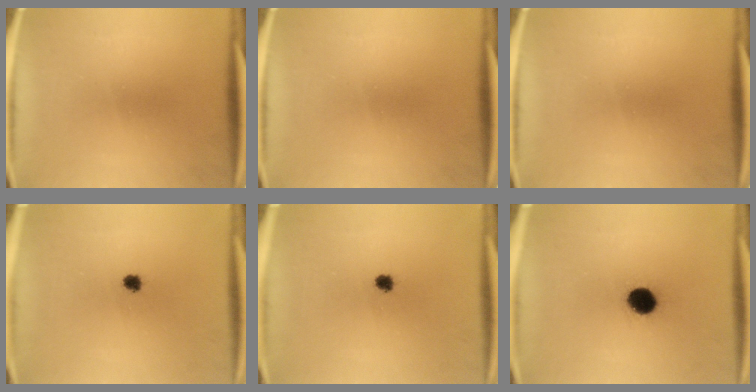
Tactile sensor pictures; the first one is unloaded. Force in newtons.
{"total": 0.0}
{"total": 0.0}
{"total": 2.1}
{"total": 2.1}
{"total": 9.2}